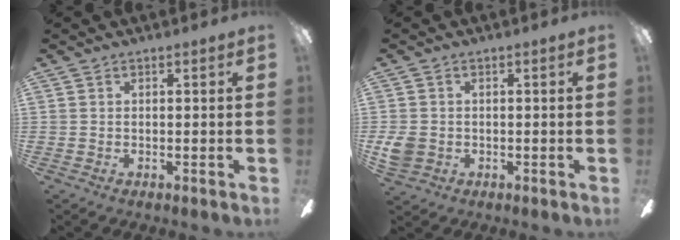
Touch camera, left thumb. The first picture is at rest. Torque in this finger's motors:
{"motor_torque": [0.13, 0.67, 0.19, -0.23, 0.01]}